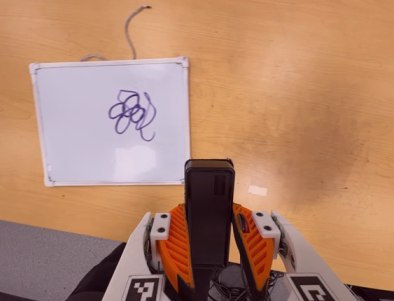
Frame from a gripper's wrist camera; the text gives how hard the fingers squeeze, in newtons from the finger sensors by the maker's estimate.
{"total": 4.2, "left": 2.7, "right": 5.6}